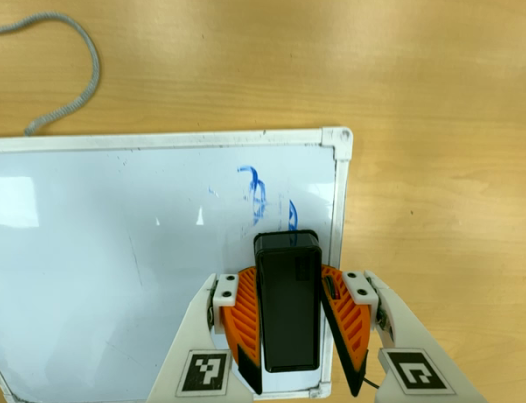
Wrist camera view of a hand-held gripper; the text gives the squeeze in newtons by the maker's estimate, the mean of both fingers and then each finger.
{"total": 11.9, "left": 13.6, "right": 10.3}